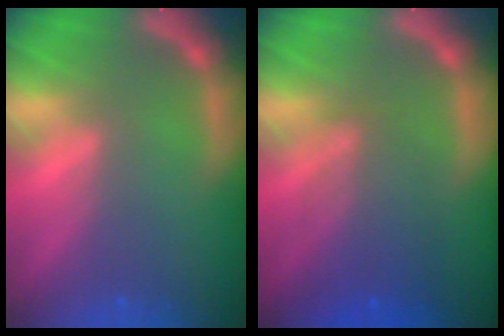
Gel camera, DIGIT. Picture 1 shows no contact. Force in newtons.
{"total": 5.1}